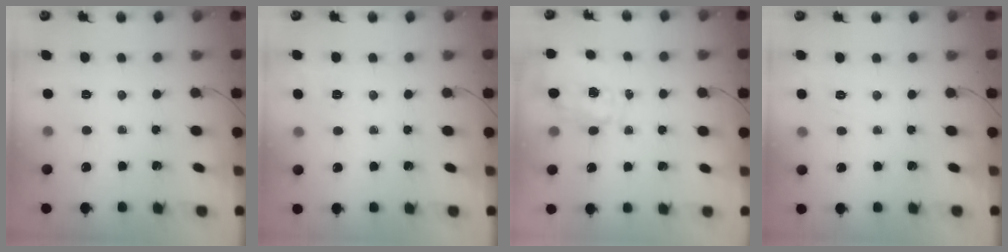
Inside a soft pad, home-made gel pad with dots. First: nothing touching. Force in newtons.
{"total": 2.2, "press": 1.3, "slide": 1.8}
{"total": 7.0, "press": 7.0, "slide": 0.6}
{"total": 1.9, "press": 0.3, "slide": 1.9}